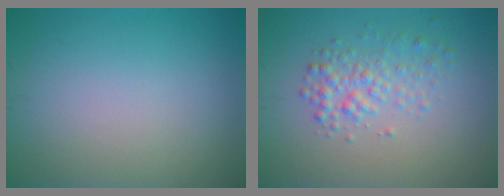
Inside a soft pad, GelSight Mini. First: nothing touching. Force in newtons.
{"total": 2.5, "press": 2.5, "slide": 0.1}